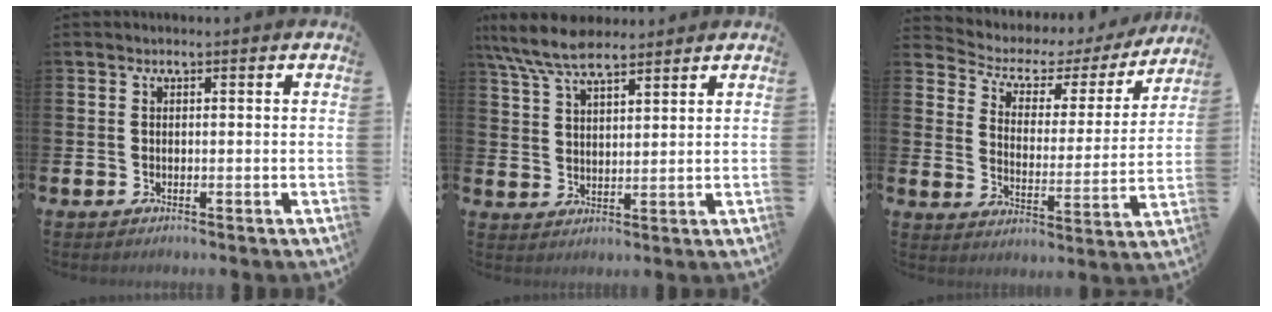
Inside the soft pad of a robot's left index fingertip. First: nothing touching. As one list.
[{"total": 8.0, "force": [6.9, 2.2, 3.4], "torque": [-0.082, -0.024, 0.124]}, {"total": 5.1, "force": [3.9, 2.8, 1.6], "torque": [-0.058, -0.028, 0.057]}]